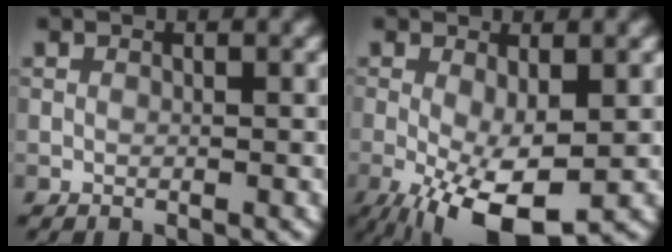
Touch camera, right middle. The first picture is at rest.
{"total": 7.1, "force": [-2.4, 2.6, 6.1], "torque": [-0.124, -0.015, -0.038]}